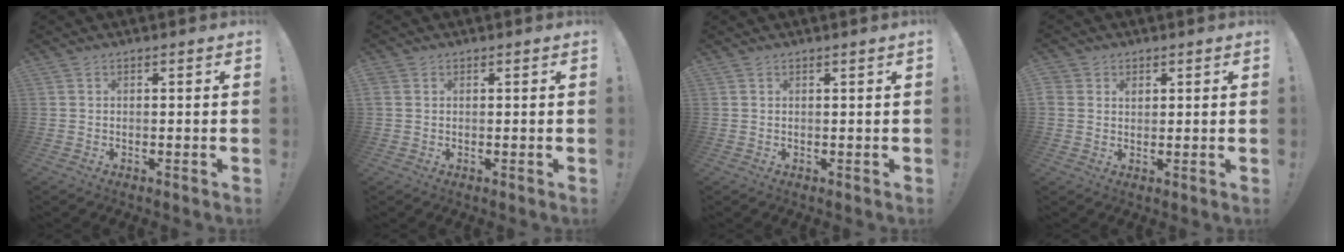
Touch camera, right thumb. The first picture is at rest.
{"total": 1.4, "force": [0.5, 1.0, 0.7], "torque": [-0.018, 0.005, 0.011]}
{"total": 0.9, "force": [0.7, -0.3, 0.5], "torque": [-0.002, -0.003, 0.010]}
{"total": 2.8, "force": [1.2, 2.4, 0.7], "torque": [-0.006, -0.005, 0.022]}